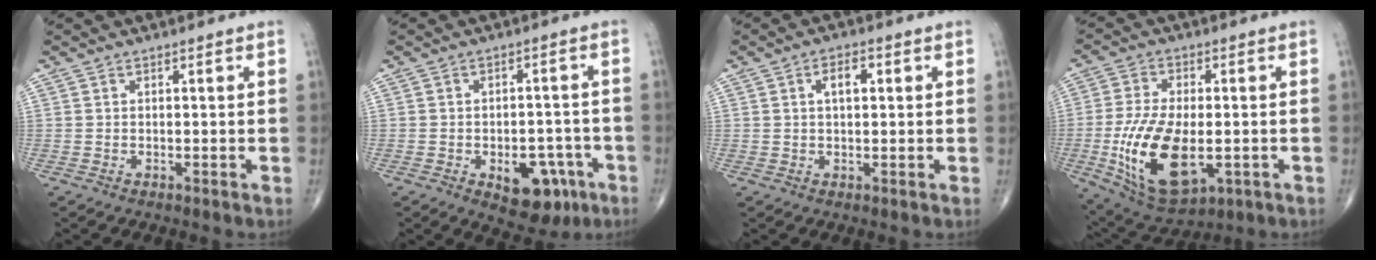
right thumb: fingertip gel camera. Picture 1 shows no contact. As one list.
[{"total": 10.2, "force": [-4.4, 5.9, 7.0], "torque": [-0.060, 0.026, -0.049]}, {"total": 3.7, "force": [1.0, 1.9, 3.1], "torque": [-0.041, 0.005, 0.013]}, {"total": 18.7, "force": [-4.0, 9.6, 15.6], "torque": [-0.300, -0.007, -0.050]}]